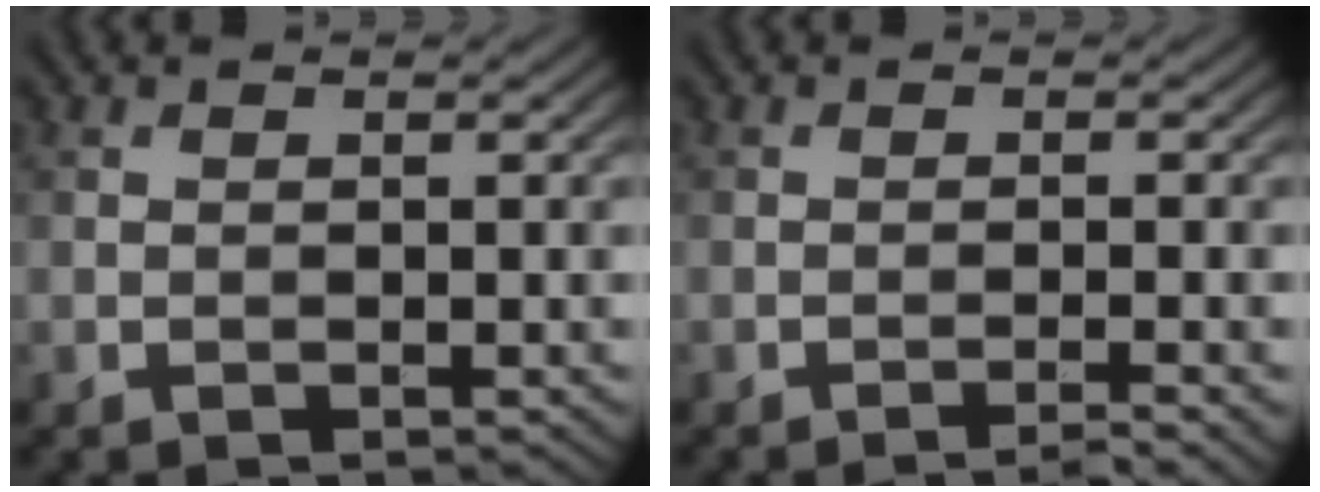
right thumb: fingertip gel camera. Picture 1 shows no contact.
{"total": 2.0, "force": [-1.3, 0.1, 1.5], "torque": [-0.019, 0.004, -0.028]}